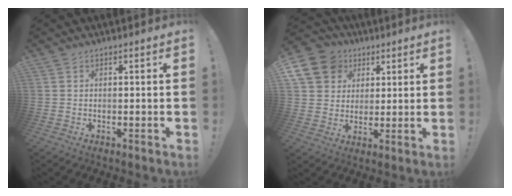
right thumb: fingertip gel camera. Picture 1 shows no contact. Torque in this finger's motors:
{"motor_torque": [-0.04, 0.38, 0.07, 0.07, 0.22]}